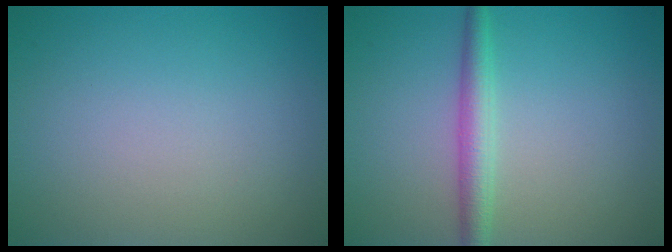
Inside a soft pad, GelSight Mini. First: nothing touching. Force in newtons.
{"total": 2.7, "press": 2.7, "slide": 0.1}